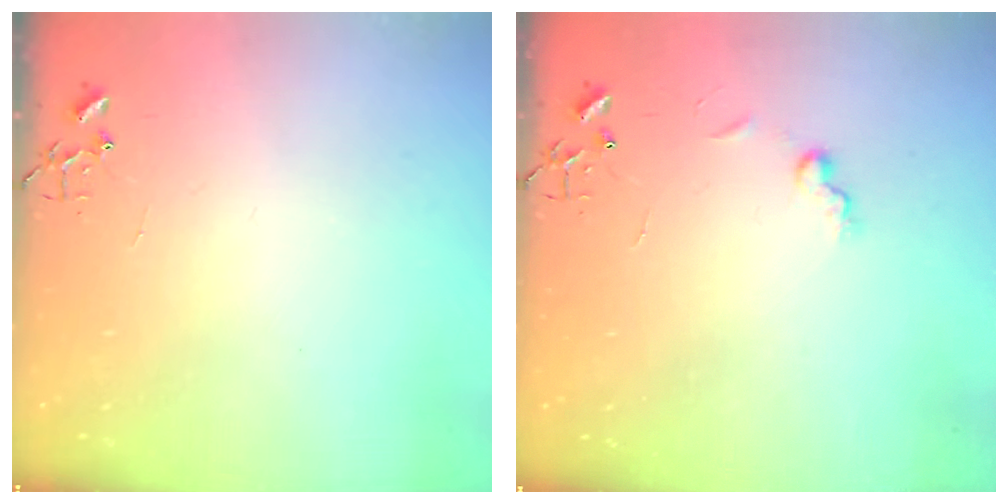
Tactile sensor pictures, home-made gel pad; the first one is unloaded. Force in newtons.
{"total": 6.9, "press": 6.9, "slide": 0.7}